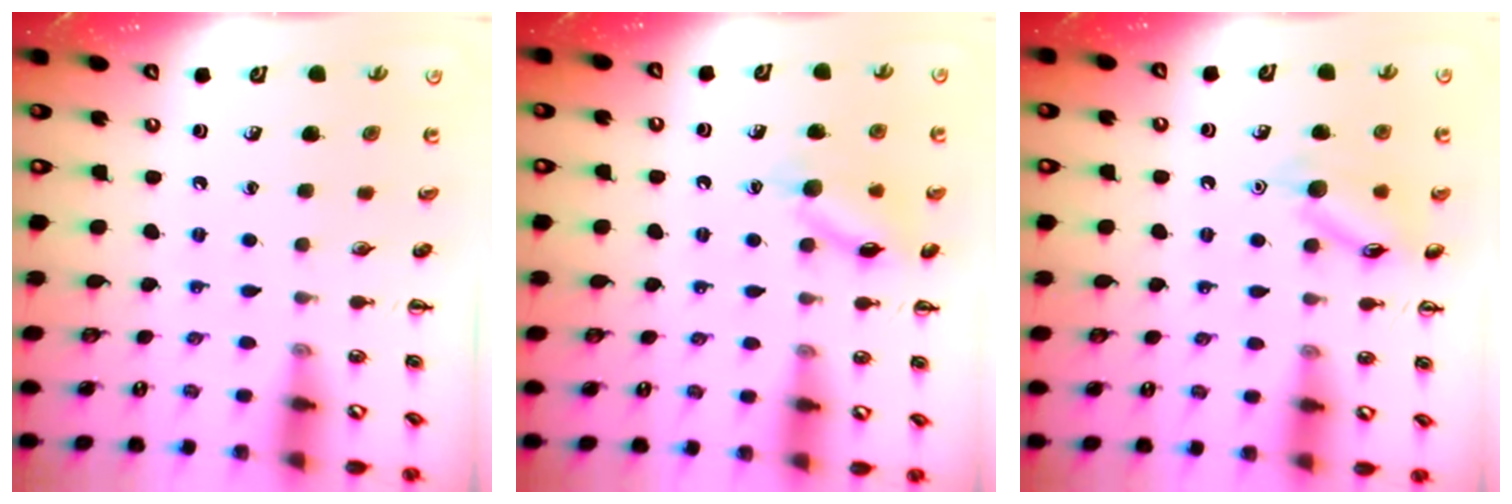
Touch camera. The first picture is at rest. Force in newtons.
{"total": 10.9, "press": 10.9, "slide": 0.5}
{"total": 10.9, "press": 10.9, "slide": 0.5}